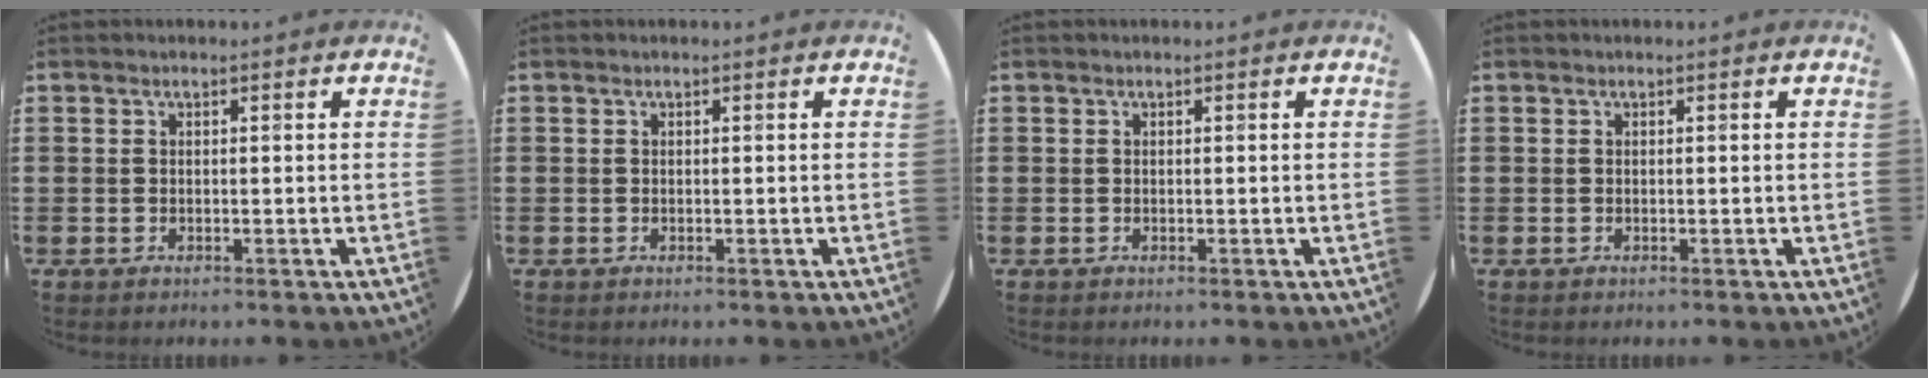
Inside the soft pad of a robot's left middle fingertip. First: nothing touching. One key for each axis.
{"total": 0.0}
{"total": 0.0}
{"total": 0.0}